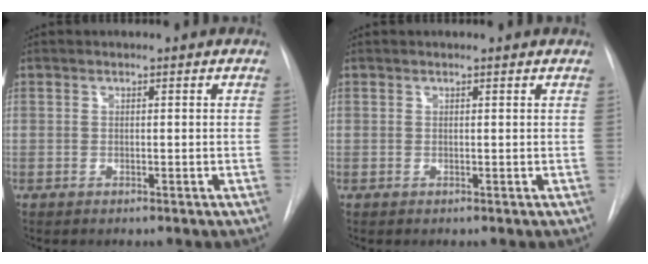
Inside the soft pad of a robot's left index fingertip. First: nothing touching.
{"total": 1.0, "force": [1.0, 0.0, 0.2], "torque": [-0.011, 0.006, 0.012]}